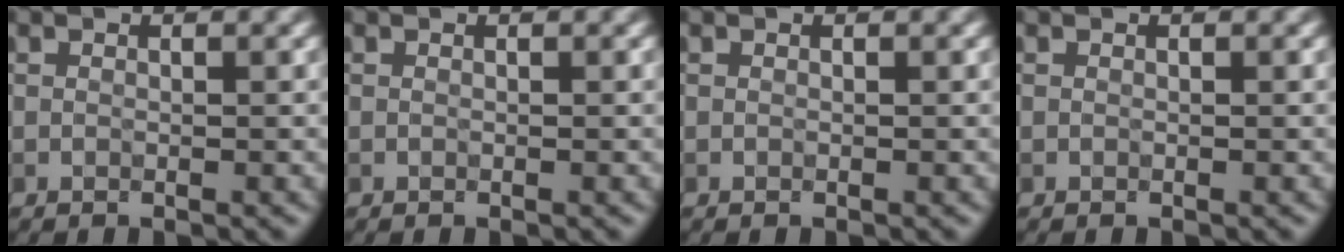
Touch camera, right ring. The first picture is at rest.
{"total": 0.0}
{"total": 0.0}
{"total": 0.0}